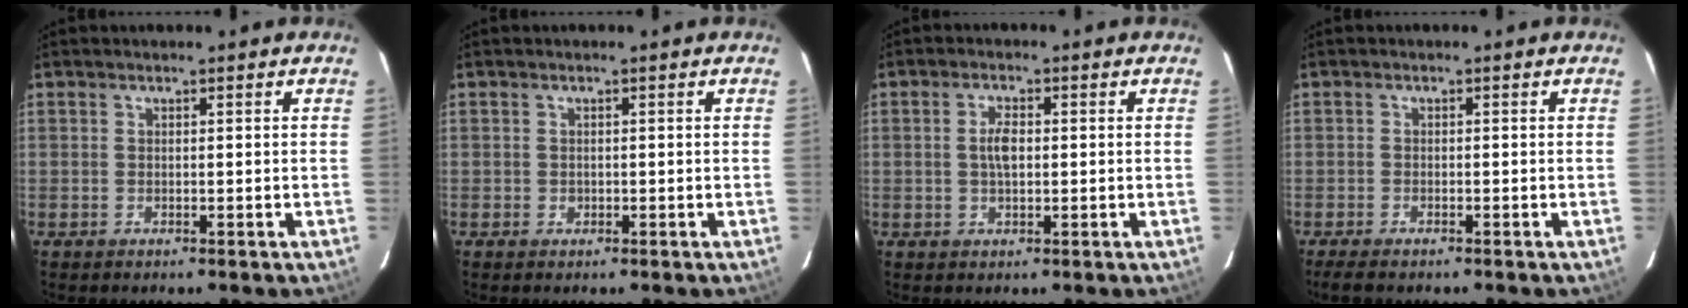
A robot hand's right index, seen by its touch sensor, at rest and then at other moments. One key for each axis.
{"total": 0.8, "fx": -0.1, "fy": 0.8, "fz": 0.2, "tx": 0.001, "ty": 0.000, "tz": -0.001}
{"total": 3.2, "fx": 0.1, "fy": 1.5, "fz": 2.9, "tx": -0.055, "ty": 0.004, "tz": 0.004}
{"total": 3.2, "fx": -2.7, "fy": 0.6, "fz": 1.6, "tx": -0.042, "ty": -0.015, "tz": -0.049}